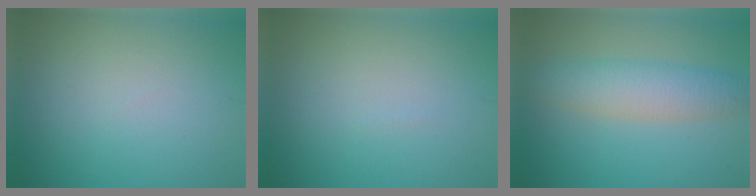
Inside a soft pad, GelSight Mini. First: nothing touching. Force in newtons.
{"total": 0.0}
{"total": 5.1, "press": 5.1, "slide": 0.0}